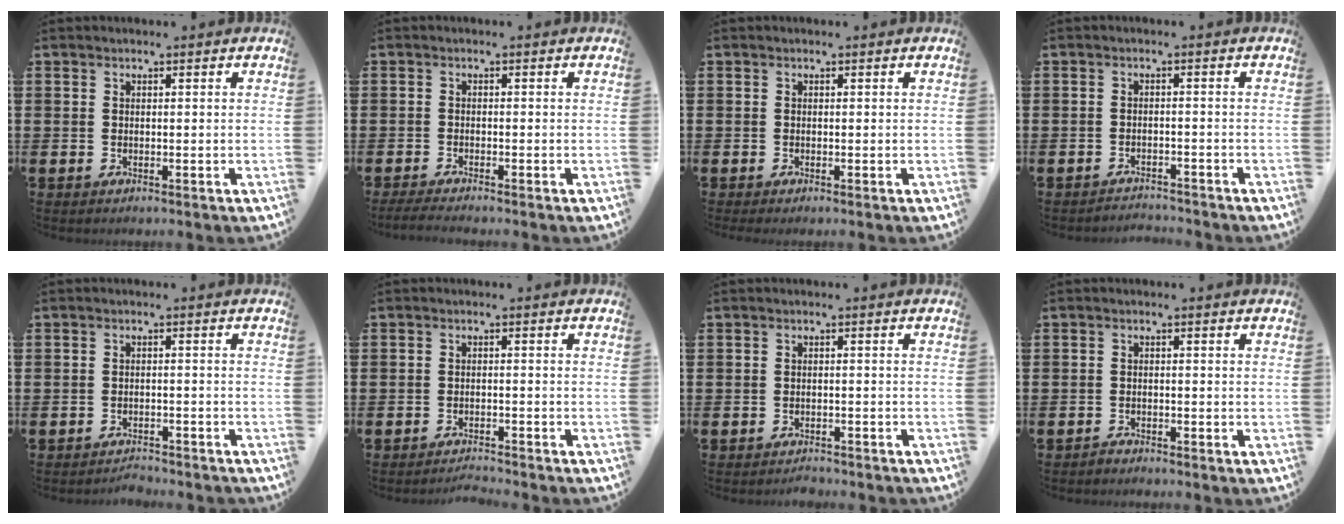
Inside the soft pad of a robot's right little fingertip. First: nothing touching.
{"total": 1.0, "force": [-0.8, 0.0, 0.5], "torque": [-0.008, -0.001, -0.016]}
{"total": 0.0}
{"total": 1.7, "force": [-1.7, 0.0, -0.3], "torque": [0.000, 0.004, -0.039]}
{"total": 1.7, "force": [-1.6, 0.0, -0.1], "torque": [-0.005, 0.005, -0.035]}
{"total": 1.5, "force": [-1.5, -0.1, 0.0], "torque": [-0.003, 0.005, -0.031]}
{"total": 1.2, "force": [-1.2, 0.0, -0.1], "torque": [-0.004, 0.003, -0.025]}
{"total": 0.6, "force": [-0.5, 0.1, 0.0], "torque": [0.000, -0.002, -0.012]}